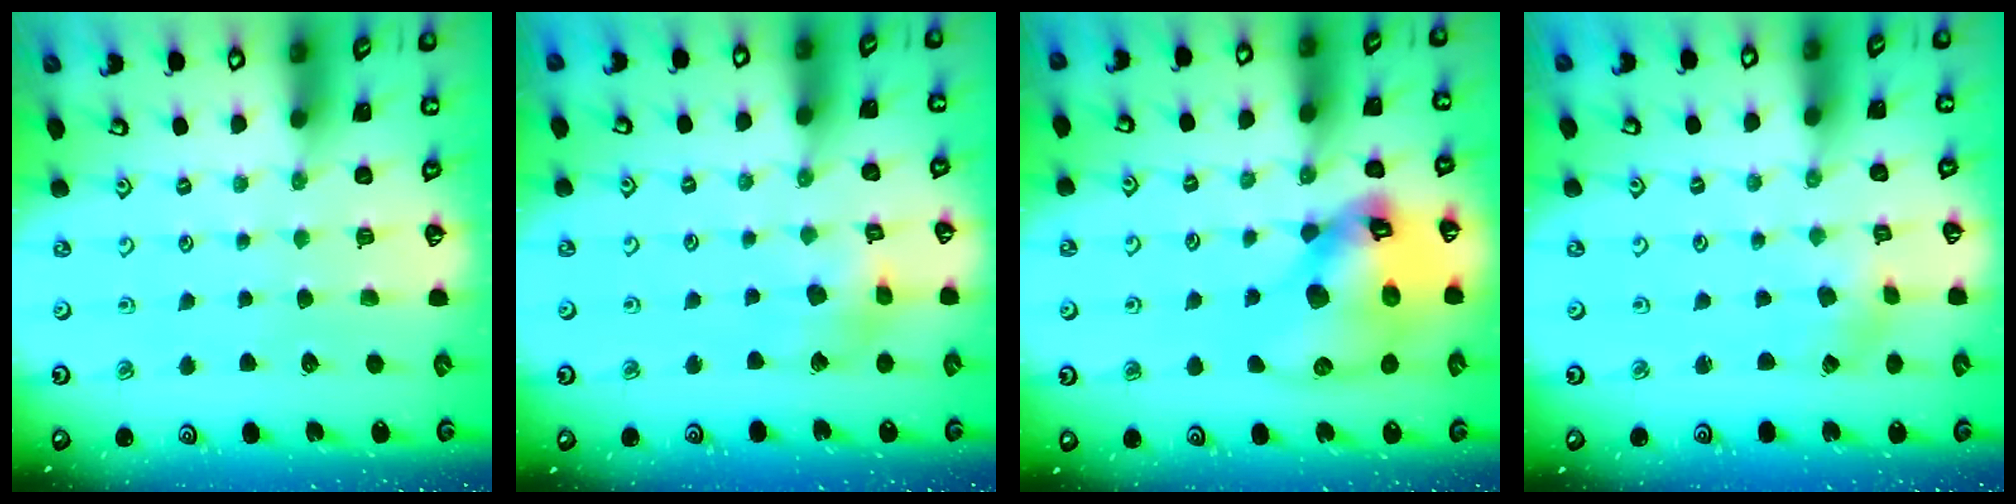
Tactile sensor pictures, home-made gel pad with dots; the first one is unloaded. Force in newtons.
{"total": 8.1, "press": 8.0, "slide": 1.0}
{"total": 20.9, "press": 20.7, "slide": 2.7}
{"total": 1.1, "press": 1.1, "slide": 0.2}